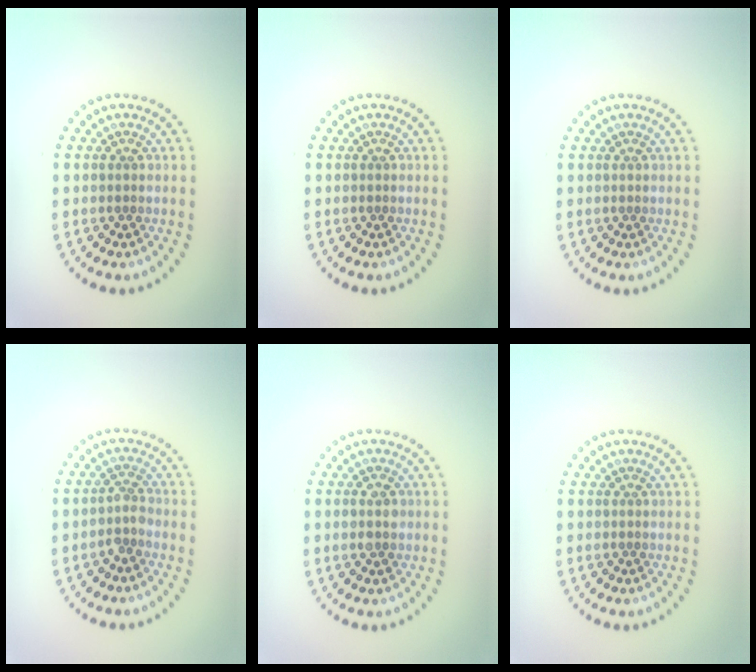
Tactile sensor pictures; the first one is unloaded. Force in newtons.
{"total": 0.0}
{"total": 0.0}
{"total": 1.7, "press": 1.3, "slide": 1.2}
{"total": 1.9, "press": 1.9, "slide": 0.1}
{"total": 0.0}